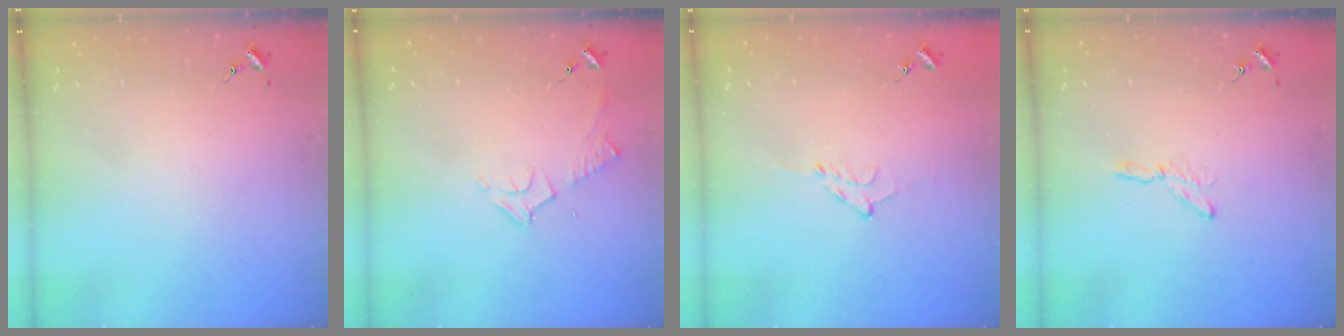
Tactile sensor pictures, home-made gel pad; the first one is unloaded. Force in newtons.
{"total": 6.2, "press": 6.2, "slide": 0.7}
{"total": 5.6, "press": 5.5, "slide": 0.8}
{"total": 3.7, "press": 3.7, "slide": 0.4}